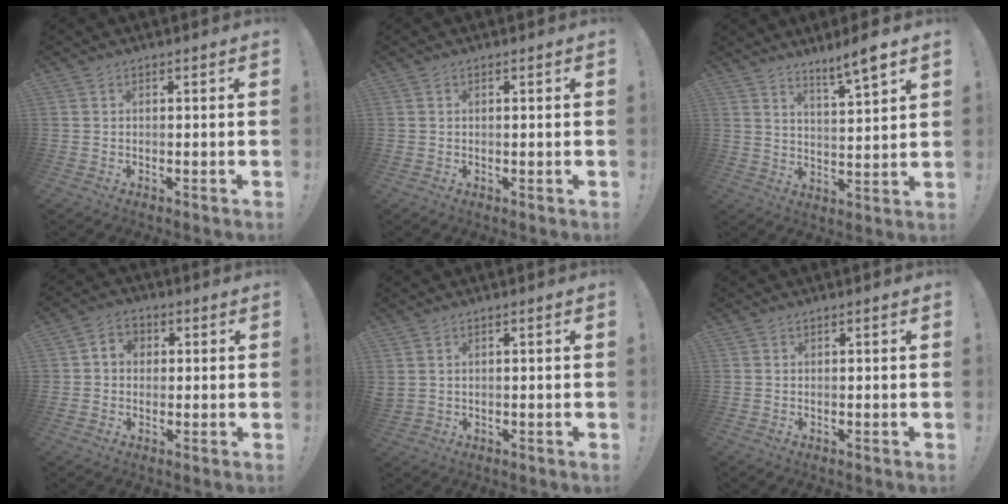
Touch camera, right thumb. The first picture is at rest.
{"total": 0.5, "force": [0.1, 0.4, 0.3], "torque": [-0.006, 0.004, 0.003]}
{"total": 6.9, "force": [5.5, -0.1, 4.2], "torque": [-0.067, -0.040, 0.090]}
{"total": 4.8, "force": [0.7, 4.2, 2.1], "torque": [-0.034, 0.005, 0.015]}
{"total": 1.8, "force": [1.0, 0.9, 1.1], "torque": [-0.024, -0.002, 0.020]}
{"total": 0.0}